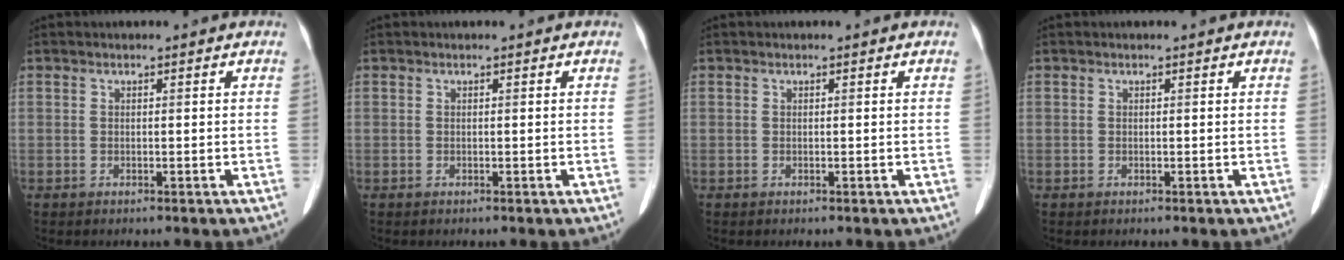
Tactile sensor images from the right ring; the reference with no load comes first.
{"total": 0.0}
{"total": 0.0}
{"total": 0.0}